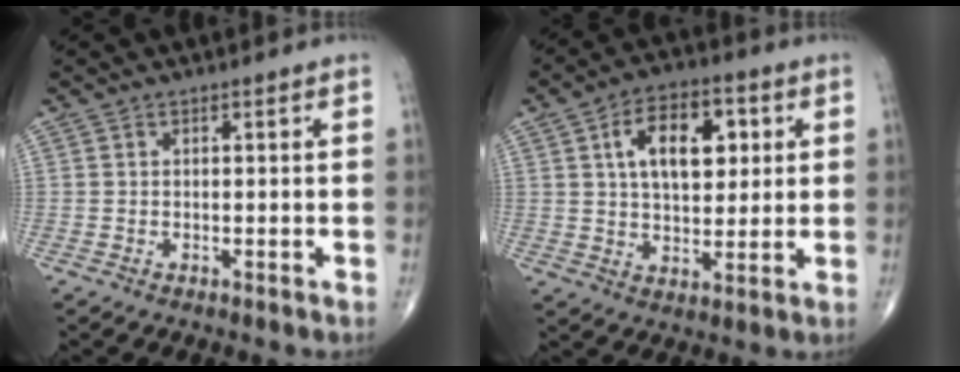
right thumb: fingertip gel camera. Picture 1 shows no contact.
{"total": 13.1, "force": [3.6, 7.5, 10.1], "torque": [-0.130, 0.001, 0.056]}